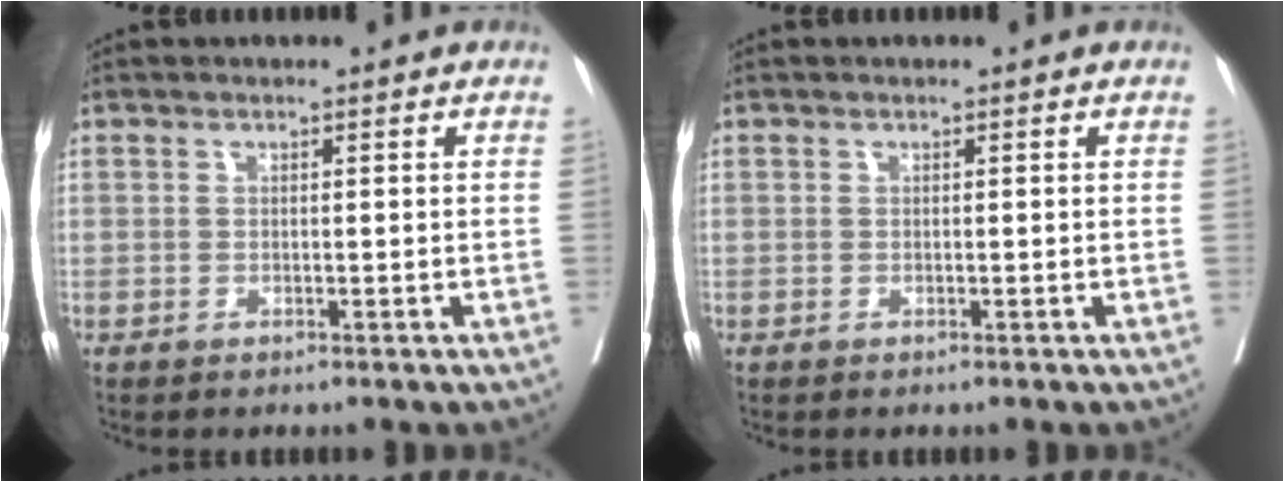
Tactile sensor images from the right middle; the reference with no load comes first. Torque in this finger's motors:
{"motor_torque": [0.01, -0.02, 0.00, 0.00]}